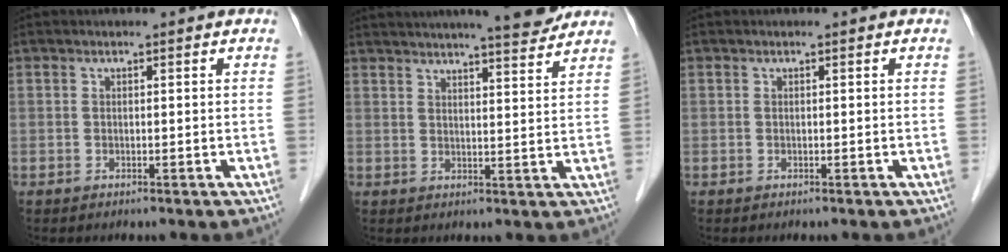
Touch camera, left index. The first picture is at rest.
{"total": 11.3, "force": [10.1, 0.4, 5.1], "torque": [-0.078, 0.004, 0.130]}
{"total": 0.0}